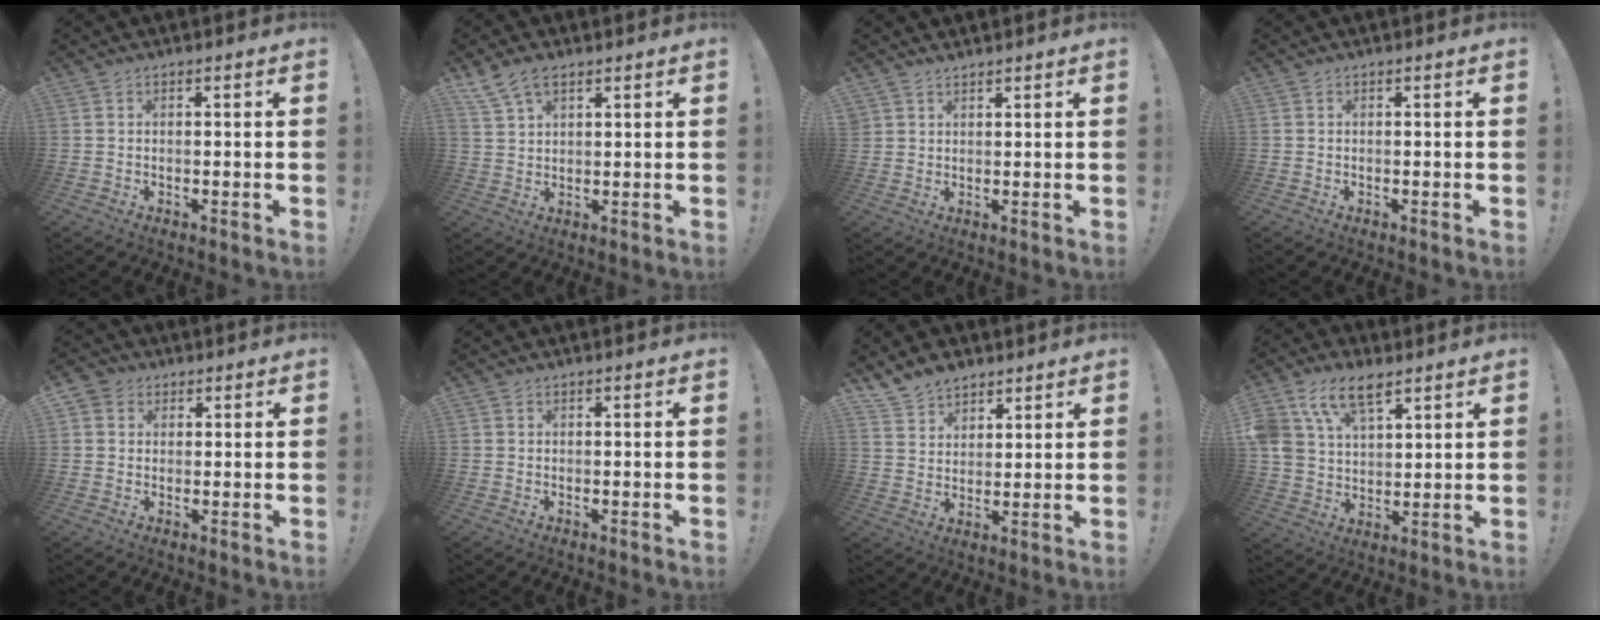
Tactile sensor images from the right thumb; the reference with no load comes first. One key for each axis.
{"total": 6.9, "fx": 4.6, "fy": 3.5, "fz": 3.7, "tx": -0.077, "ty": -0.012, "tz": 0.092}
{"total": 2.6, "fx": 2.3, "fy": 1.1, "fz": -0.2, "tx": 0.013, "ty": -0.017, "tz": 0.043}
{"total": 0.0}
{"total": 3.7, "fx": 1.3, "fy": 3.4, "fz": 0.9, "tx": -0.011, "ty": 0.000, "tz": 0.024}
{"total": 0.0}
{"total": 8.1, "fx": 6.5, "fy": 4.6, "fz": 1.5, "tx": -0.038, "ty": -0.042, "tz": 0.128}
{"total": 13.1, "fx": 8.0, "fy": 7.6, "fz": 7.2, "tx": -0.149, "ty": -0.030, "tz": 0.155}